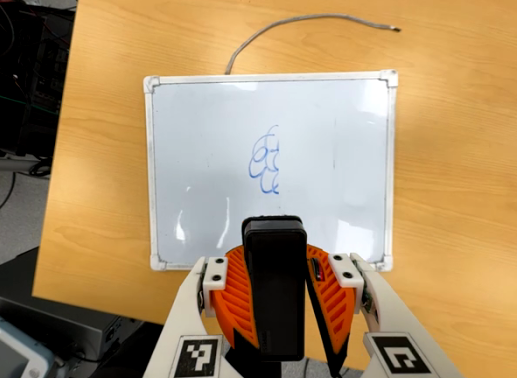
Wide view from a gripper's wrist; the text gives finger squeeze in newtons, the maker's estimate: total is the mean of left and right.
{"total": 12.8, "left": 11.0, "right": 14.6}